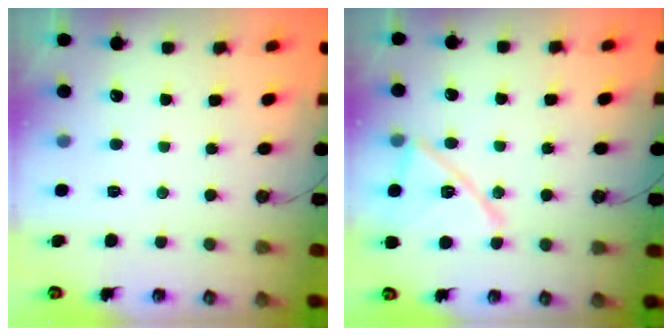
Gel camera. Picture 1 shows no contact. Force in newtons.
{"total": 14.8, "press": 14.7, "slide": 1.8}